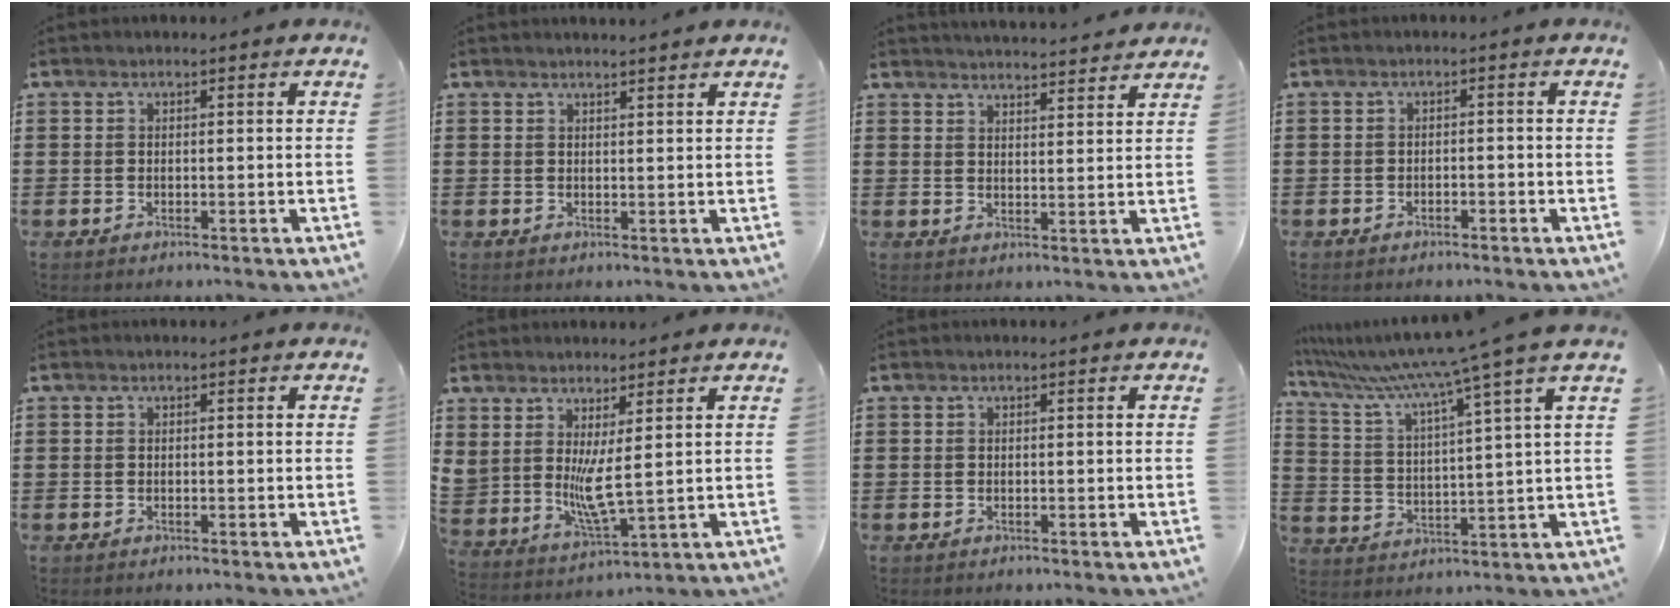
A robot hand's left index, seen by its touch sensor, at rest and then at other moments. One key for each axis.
{"total": 1.6, "fx": 1.5, "fy": -0.1, "fz": 0.4, "tx": -0.011, "ty": 0.001, "tz": 0.030}
{"total": 3.5, "fx": 3.5, "fy": -0.3, "fz": 0.0, "tx": -0.011, "ty": -0.019, "tz": 0.064}
{"total": 1.1, "fx": -1.1, "fy": 0.2, "fz": 0.3, "tx": -0.011, "ty": -0.001, "tz": -0.022}
{"total": 0.0}
{"total": 5.0, "fx": 2.3, "fy": 0.8, "fz": 4.4, "tx": -0.101, "ty": -0.028, "tz": 0.038}
{"total": 0.0}
{"total": 8.2, "fx": 6.7, "fy": -1.7, "fz": 4.3, "tx": -0.116, "ty": -0.050, "tz": 0.103}